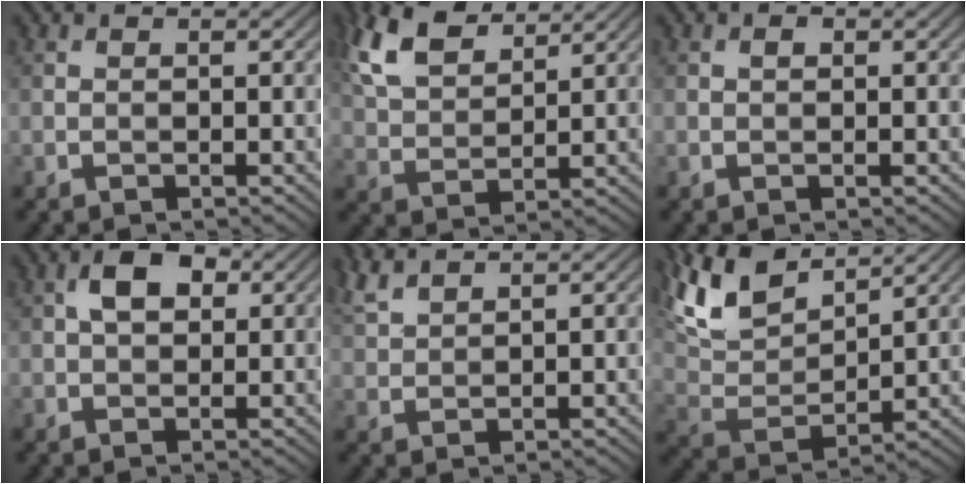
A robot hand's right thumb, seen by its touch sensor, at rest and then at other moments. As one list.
[{"total": 9.1, "force": [5.6, 4.4, 5.7], "torque": [-0.151, 0.016, 0.117]}, {"total": 0.6, "force": [0.0, 0.4, 0.5], "torque": [-0.009, 0.002, -0.001]}, {"total": 4.8, "force": [1.3, 3.0, 3.5], "torque": [-0.064, 0.010, 0.015]}, {"total": 3.8, "force": [3.1, 0.8, 1.9], "torque": [-0.052, 0.010, 0.073]}, {"total": 12.4, "force": [8.5, 4.7, 7.7], "torque": [-0.200, 0.015, 0.168]}]